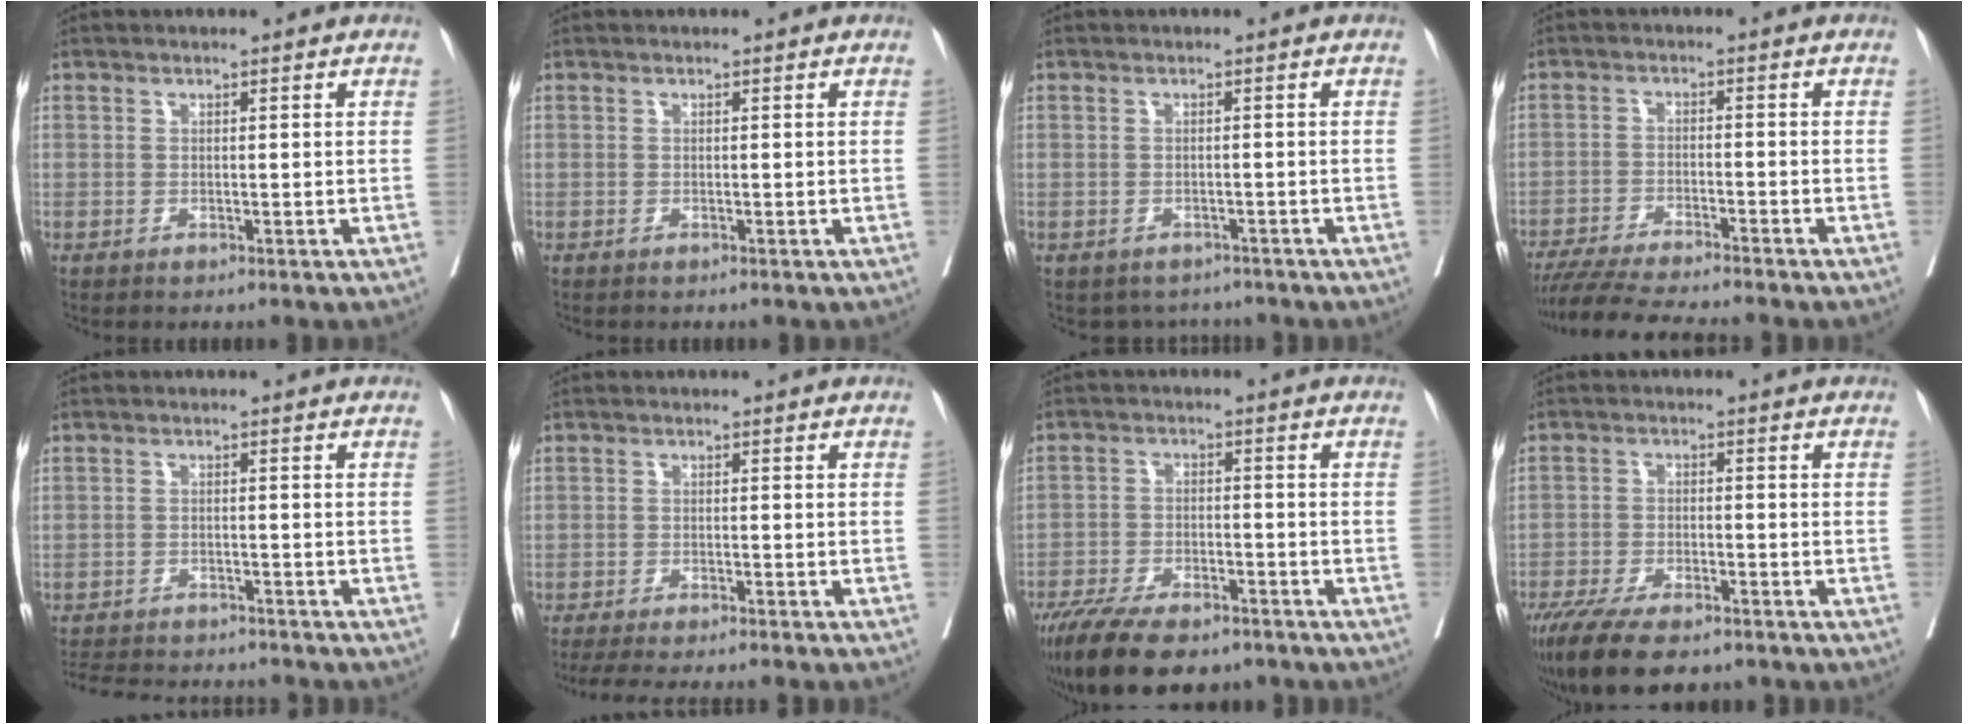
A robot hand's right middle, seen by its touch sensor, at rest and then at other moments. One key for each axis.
{"total": 0.0}
{"total": 3.9, "fx": -3.4, "fy": 2.0, "fz": 0.1, "tx": 0.007, "ty": 0.011, "tz": -0.043}
{"total": 10.9, "fx": -9.7, "fy": -0.1, "fz": 4.9, "tx": -0.071, "ty": -0.022, "tz": -0.158}
{"total": 13.5, "fx": -12.5, "fy": 2.8, "fz": 4.4, "tx": -0.089, "ty": -0.005, "tz": -0.170}
{"total": 12.7, "fx": -11.3, "fy": 0.7, "fz": 5.8, "tx": -0.071, "ty": -0.023, "tz": -0.155}
{"total": 15.2, "fx": -11.8, "fy": 5.1, "fz": 8.1, "tx": -0.151, "ty": -0.018, "tz": -0.187}
{"total": 12.9, "fx": -9.9, "fy": 3.9, "fz": 7.3, "tx": -0.129, "ty": -0.021, "tz": -0.159}